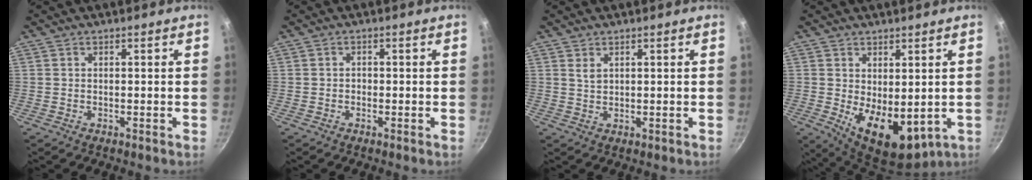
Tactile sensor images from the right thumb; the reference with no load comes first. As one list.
[{"total": 0.9, "force": [-0.4, 0.8, 0.3], "torque": [-0.003, 0.002, -0.007]}, {"total": 2.5, "force": [1.1, 1.2, 1.9], "torque": [-0.035, -0.010, 0.023]}, {"total": 11.2, "force": [-0.3, 6.5, 9.1], "torque": [-0.115, -0.028, 0.015]}]